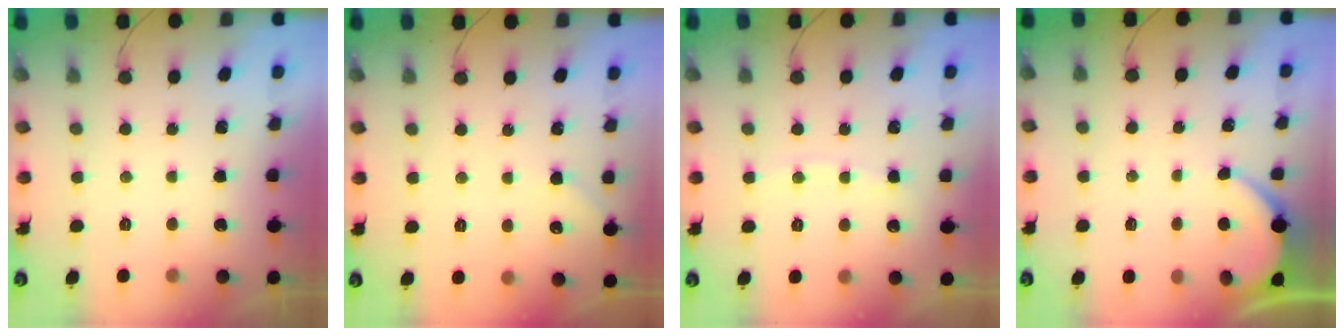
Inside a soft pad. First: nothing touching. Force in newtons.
{"total": 2.2, "press": 2.1, "slide": 0.3}
{"total": 3.0, "press": 3.0, "slide": 0.4}
{"total": 2.9, "press": 2.9, "slide": 0.4}